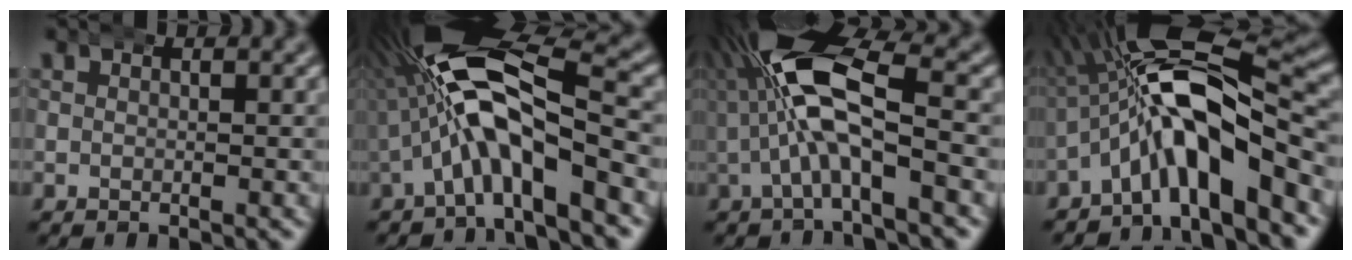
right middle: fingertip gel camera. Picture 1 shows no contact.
{"total": 11.8, "force": [1.4, 5.3, 10.5], "torque": [-0.196, 0.000, 0.017]}
{"total": 10.1, "force": [1.8, 4.6, 8.8], "torque": [-0.180, -0.003, 0.024]}
{"total": 10.4, "force": [-0.4, 5.0, 9.1], "torque": [-0.170, 0.004, -0.014]}